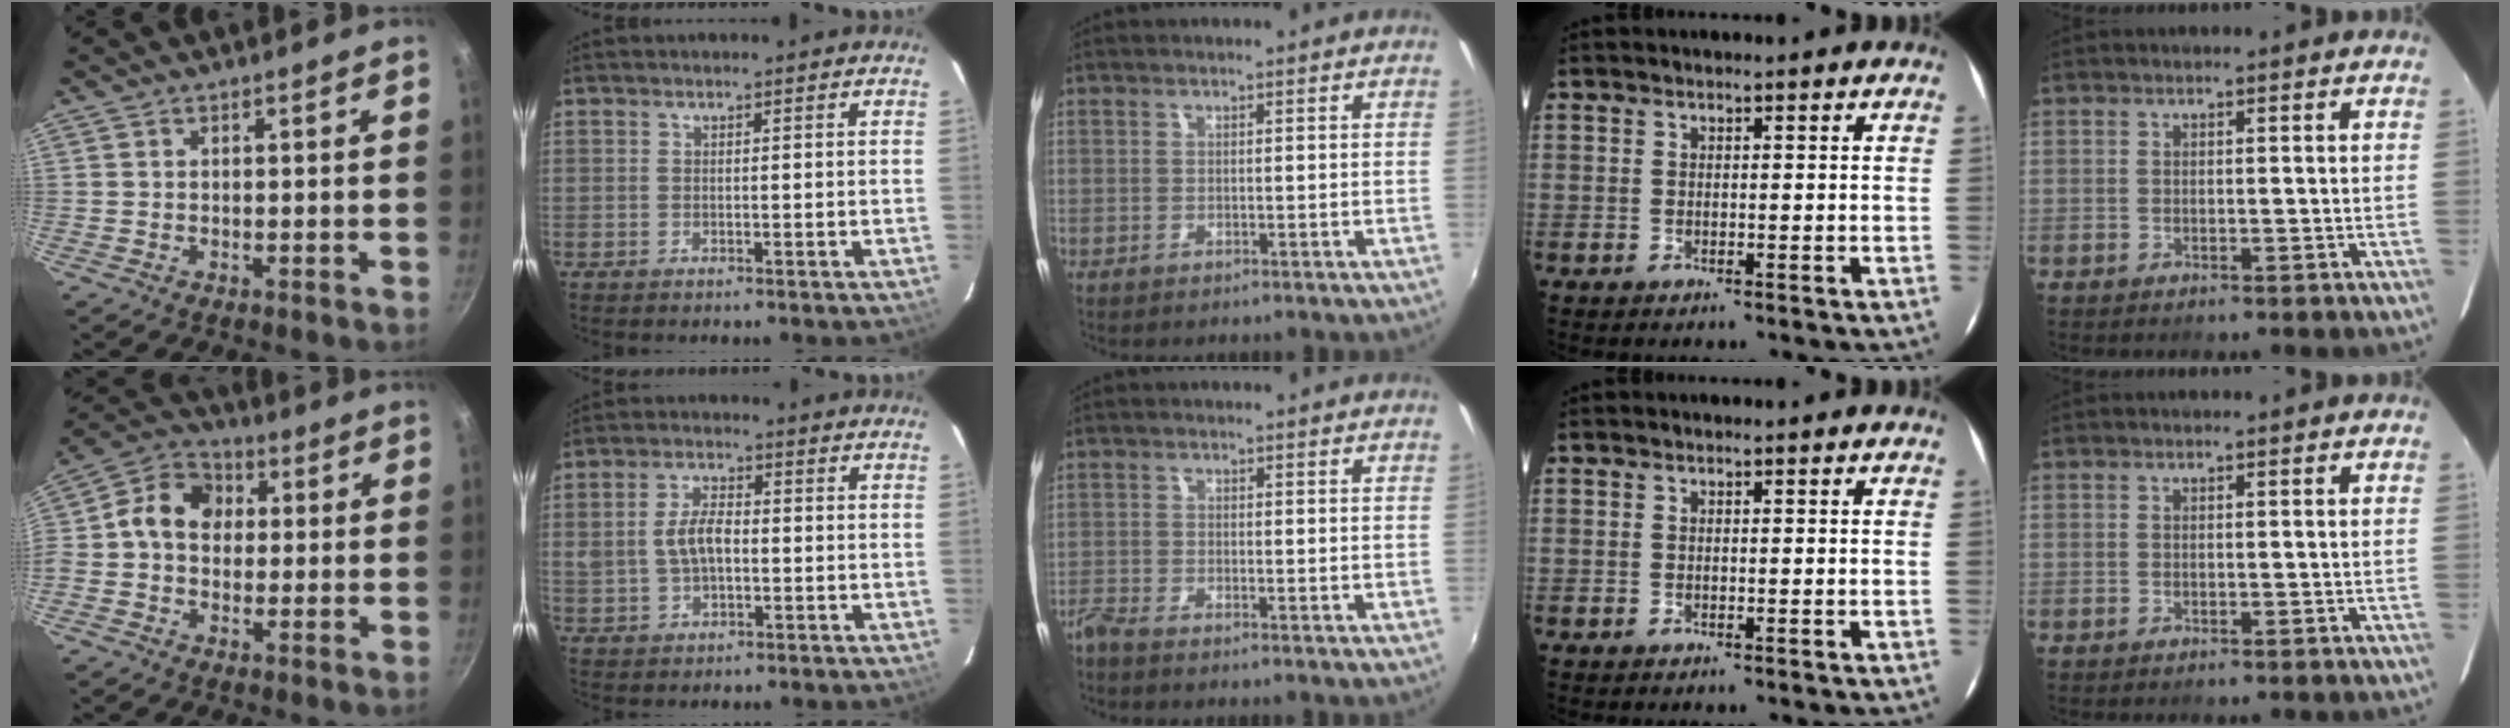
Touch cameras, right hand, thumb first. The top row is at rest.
{"thumb": {"total": 10.8, "force": [0.7, 8.7, 6.5], "torque": [-0.085, 0.026, -0.015]}, "index": {"total": 5.9, "force": [-0.4, 3.3, 4.9], "torque": [-0.097, 0.009, 0.000]}, "middle": {"total": 2.4, "force": [-2.3, 0.0, 0.8], "torque": [-0.028, -0.010, -0.049]}}